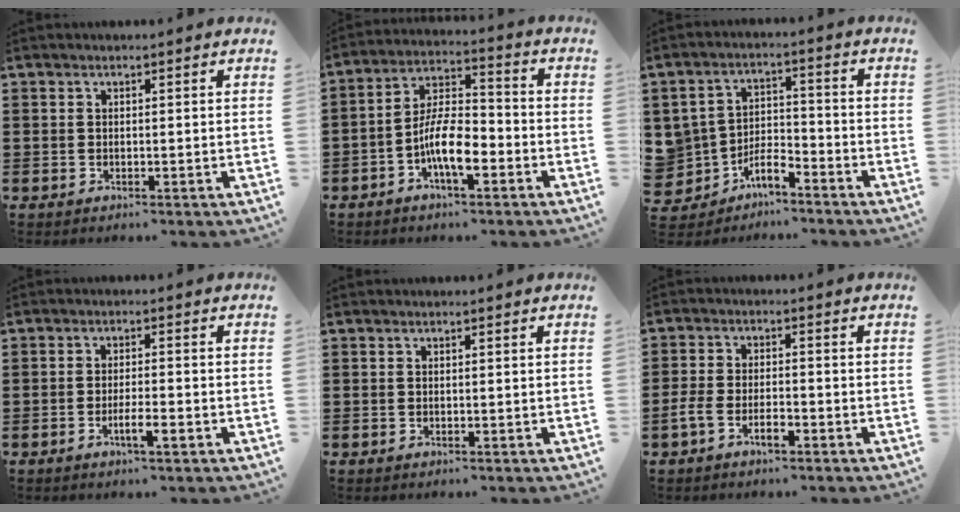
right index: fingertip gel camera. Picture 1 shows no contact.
{"total": 8.5, "force": [-3.6, 3.1, 7.0], "torque": [-0.142, 0.003, -0.069]}
{"total": 5.0, "force": [-3.6, 2.9, 2.1], "torque": [-0.057, 0.015, -0.073]}
{"total": 3.4, "force": [-1.7, 0.6, 2.9], "torque": [-0.049, 0.004, -0.030]}
{"total": 0.0}
{"total": 3.7, "force": [-2.0, 1.7, 2.7], "torque": [-0.062, 0.003, -0.042]}